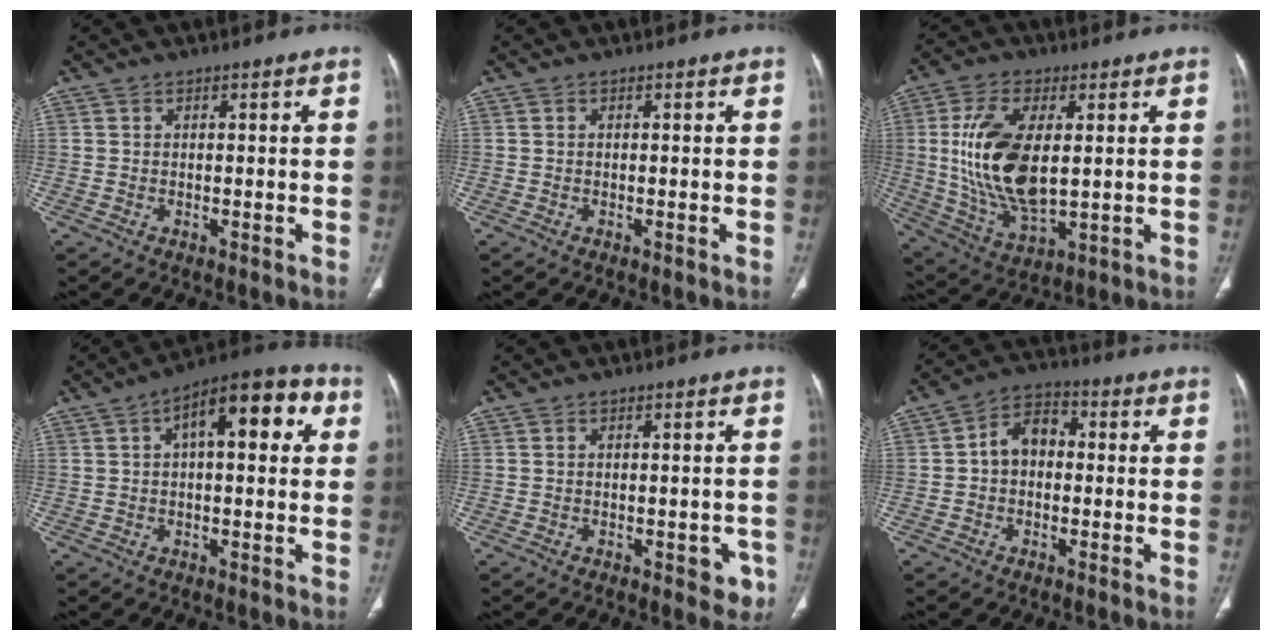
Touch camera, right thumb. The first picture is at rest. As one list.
[{"total": 0.0}, {"total": 17.1, "force": [2.0, 8.4, 14.7], "torque": [-0.293, -0.017, 0.048]}, {"total": 13.7, "force": [3.8, 6.0, 11.7], "torque": [-0.137, 0.032, 0.048]}, {"total": 3.8, "force": [-1.7, 2.1, 2.7], "torque": [-0.008, 0.004, -0.017]}, {"total": 7.1, "force": [0.0, 5.3, 4.8], "torque": [-0.062, 0.025, -0.013]}]